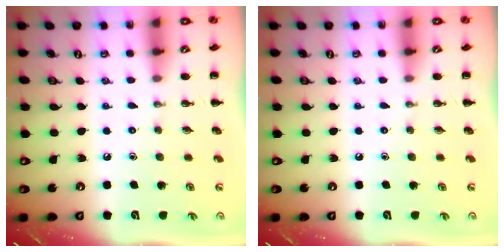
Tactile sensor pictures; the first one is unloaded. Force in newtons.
{"total": 0.0}